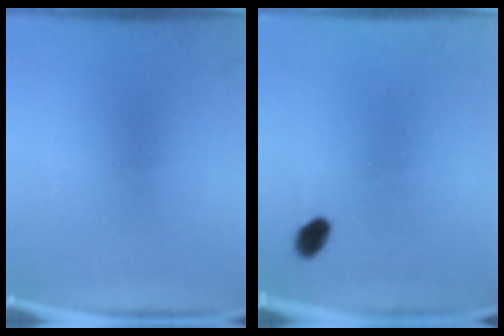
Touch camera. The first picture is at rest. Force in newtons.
{"total": 2.8}